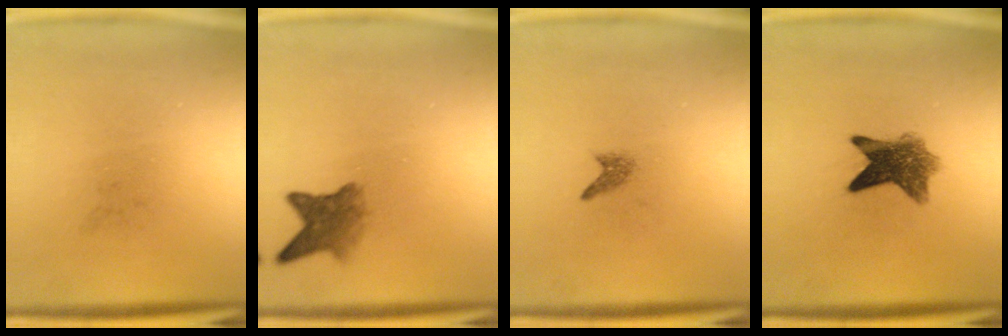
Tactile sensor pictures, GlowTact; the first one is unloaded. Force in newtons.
{"total": 4.0}
{"total": 0.9}
{"total": 7.1}